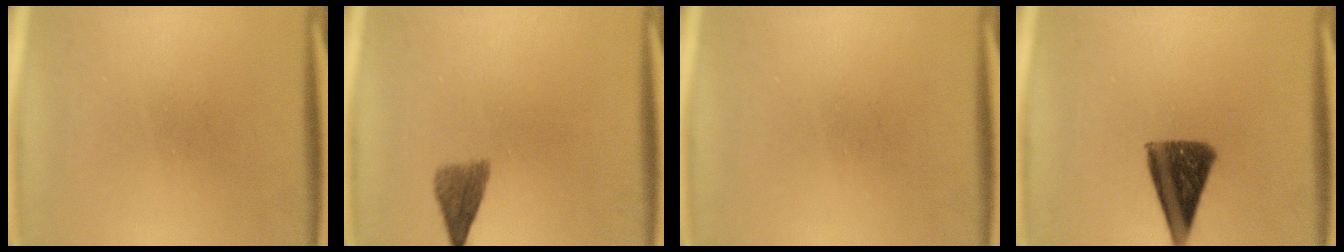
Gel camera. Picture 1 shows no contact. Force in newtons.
{"total": 3.4}
{"total": 0.0}
{"total": 10.8}